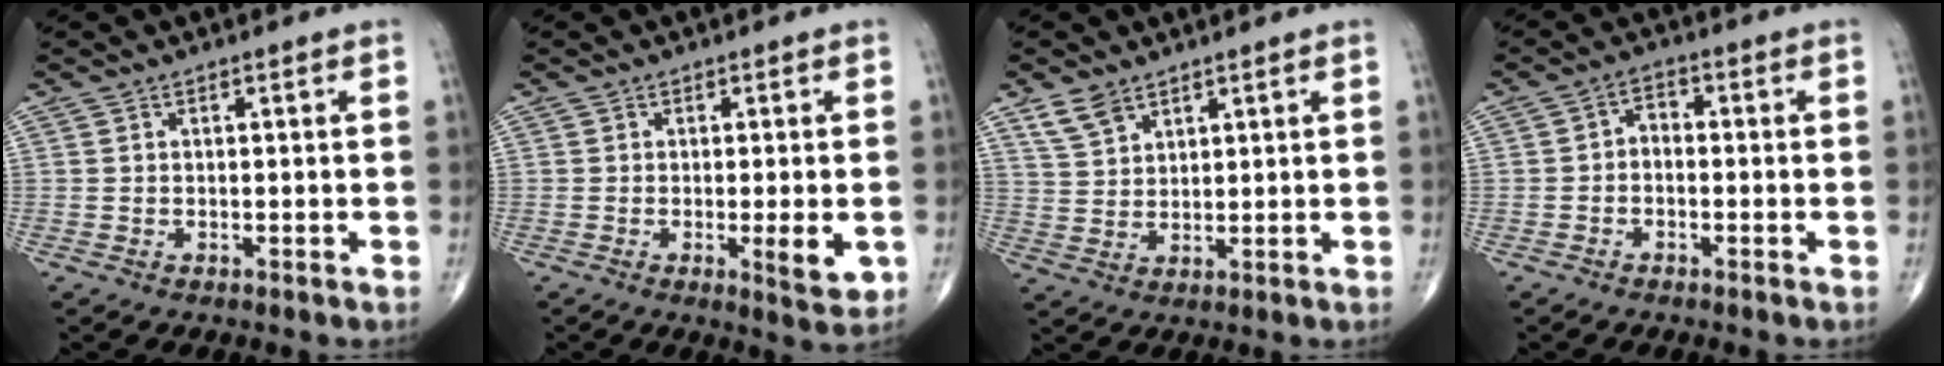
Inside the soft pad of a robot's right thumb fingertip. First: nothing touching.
{"total": 4.9, "force": [-1.0, 1.3, 4.6], "torque": [-0.065, -0.012, -0.015]}
{"total": 4.9, "force": [3.5, 2.7, 2.0], "torque": [-0.030, -0.015, 0.076]}
{"total": 2.9, "force": [-0.6, 2.0, 1.9], "torque": [-0.018, 0.019, -0.024]}